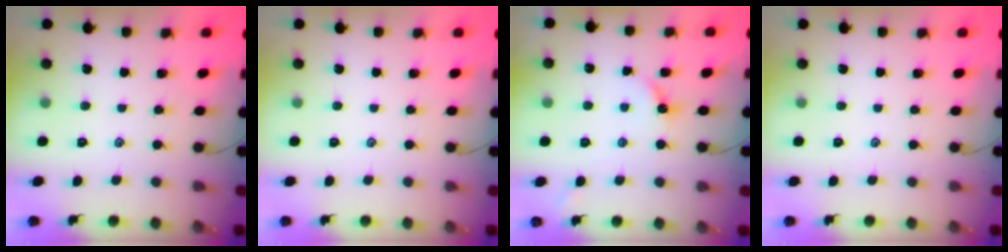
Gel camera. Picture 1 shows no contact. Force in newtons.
{"total": 0.0}
{"total": 3.6, "press": 3.6, "slide": 0.3}
{"total": 0.0}